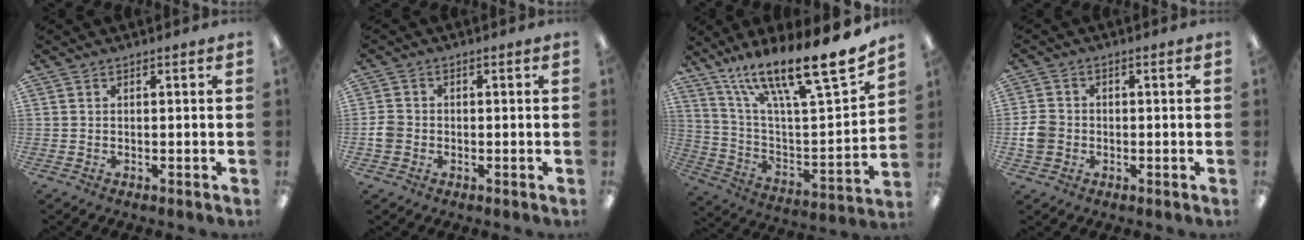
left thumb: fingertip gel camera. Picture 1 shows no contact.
{"total": 3.1, "force": [-0.7, 2.7, 1.4], "torque": [-0.021, 0.006, -0.012]}
{"total": 21.3, "force": [17.0, 3.1, 12.5], "torque": [-0.197, -0.125, 0.274]}
{"total": 4.6, "force": [-0.8, 4.1, 2.0], "torque": [-0.040, 0.008, -0.014]}